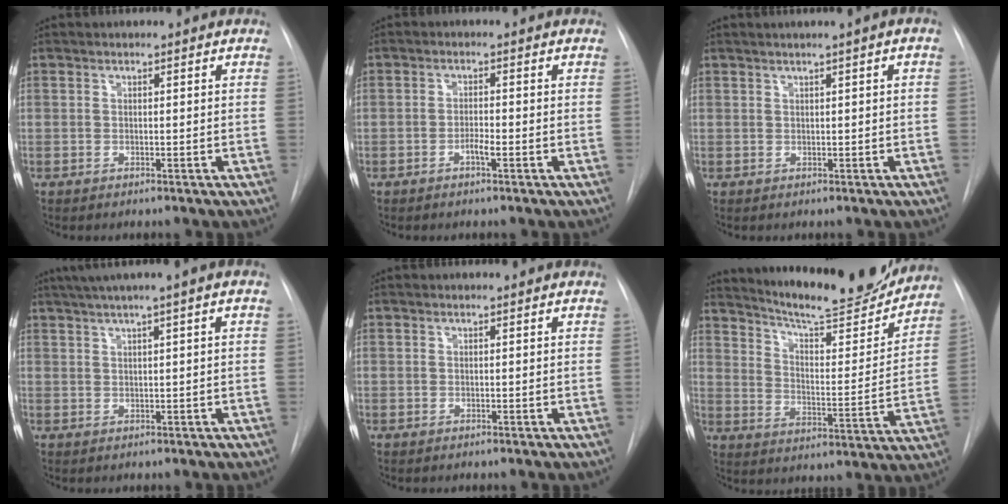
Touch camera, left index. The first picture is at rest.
{"total": 1.7, "force": [-0.8, 0.2, 1.4], "torque": [-0.026, 0.001, -0.016]}
{"total": 2.4, "force": [1.0, -0.2, 2.1], "torque": [-0.038, 0.008, 0.017]}
{"total": 5.6, "force": [3.3, -0.8, 4.5], "torque": [-0.079, 0.023, 0.058]}
{"total": 0.0}
{"total": 19.9, "force": [18.4, 2.0, 7.2], "torque": [-0.114, -0.042, 0.258]}